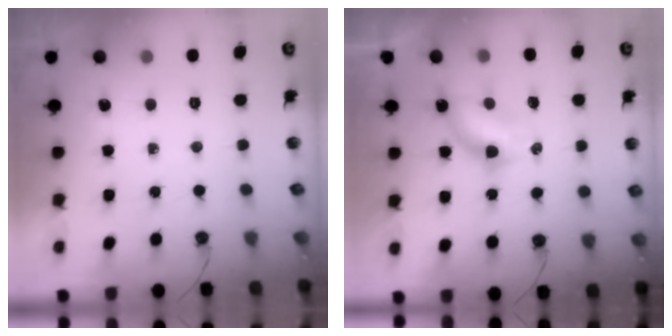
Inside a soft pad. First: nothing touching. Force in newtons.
{"total": 7.8, "press": 6.5, "slide": 4.3}